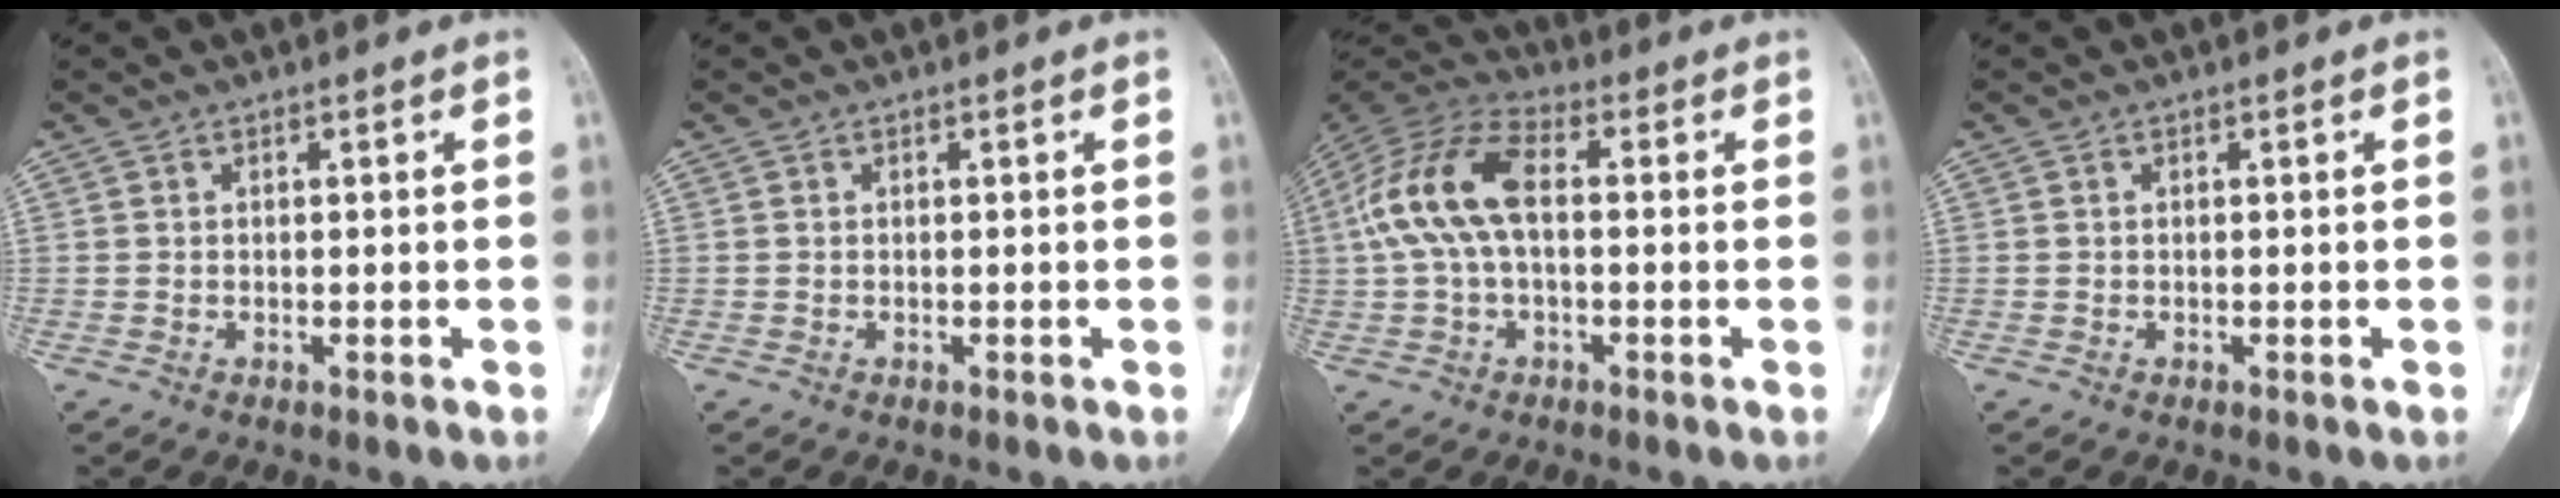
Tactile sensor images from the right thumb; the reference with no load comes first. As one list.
[{"total": 0.0}, {"total": 13.7, "force": [1.0, 7.2, 11.6], "torque": [-0.247, 0.040, 0.011]}, {"total": 0.0}]